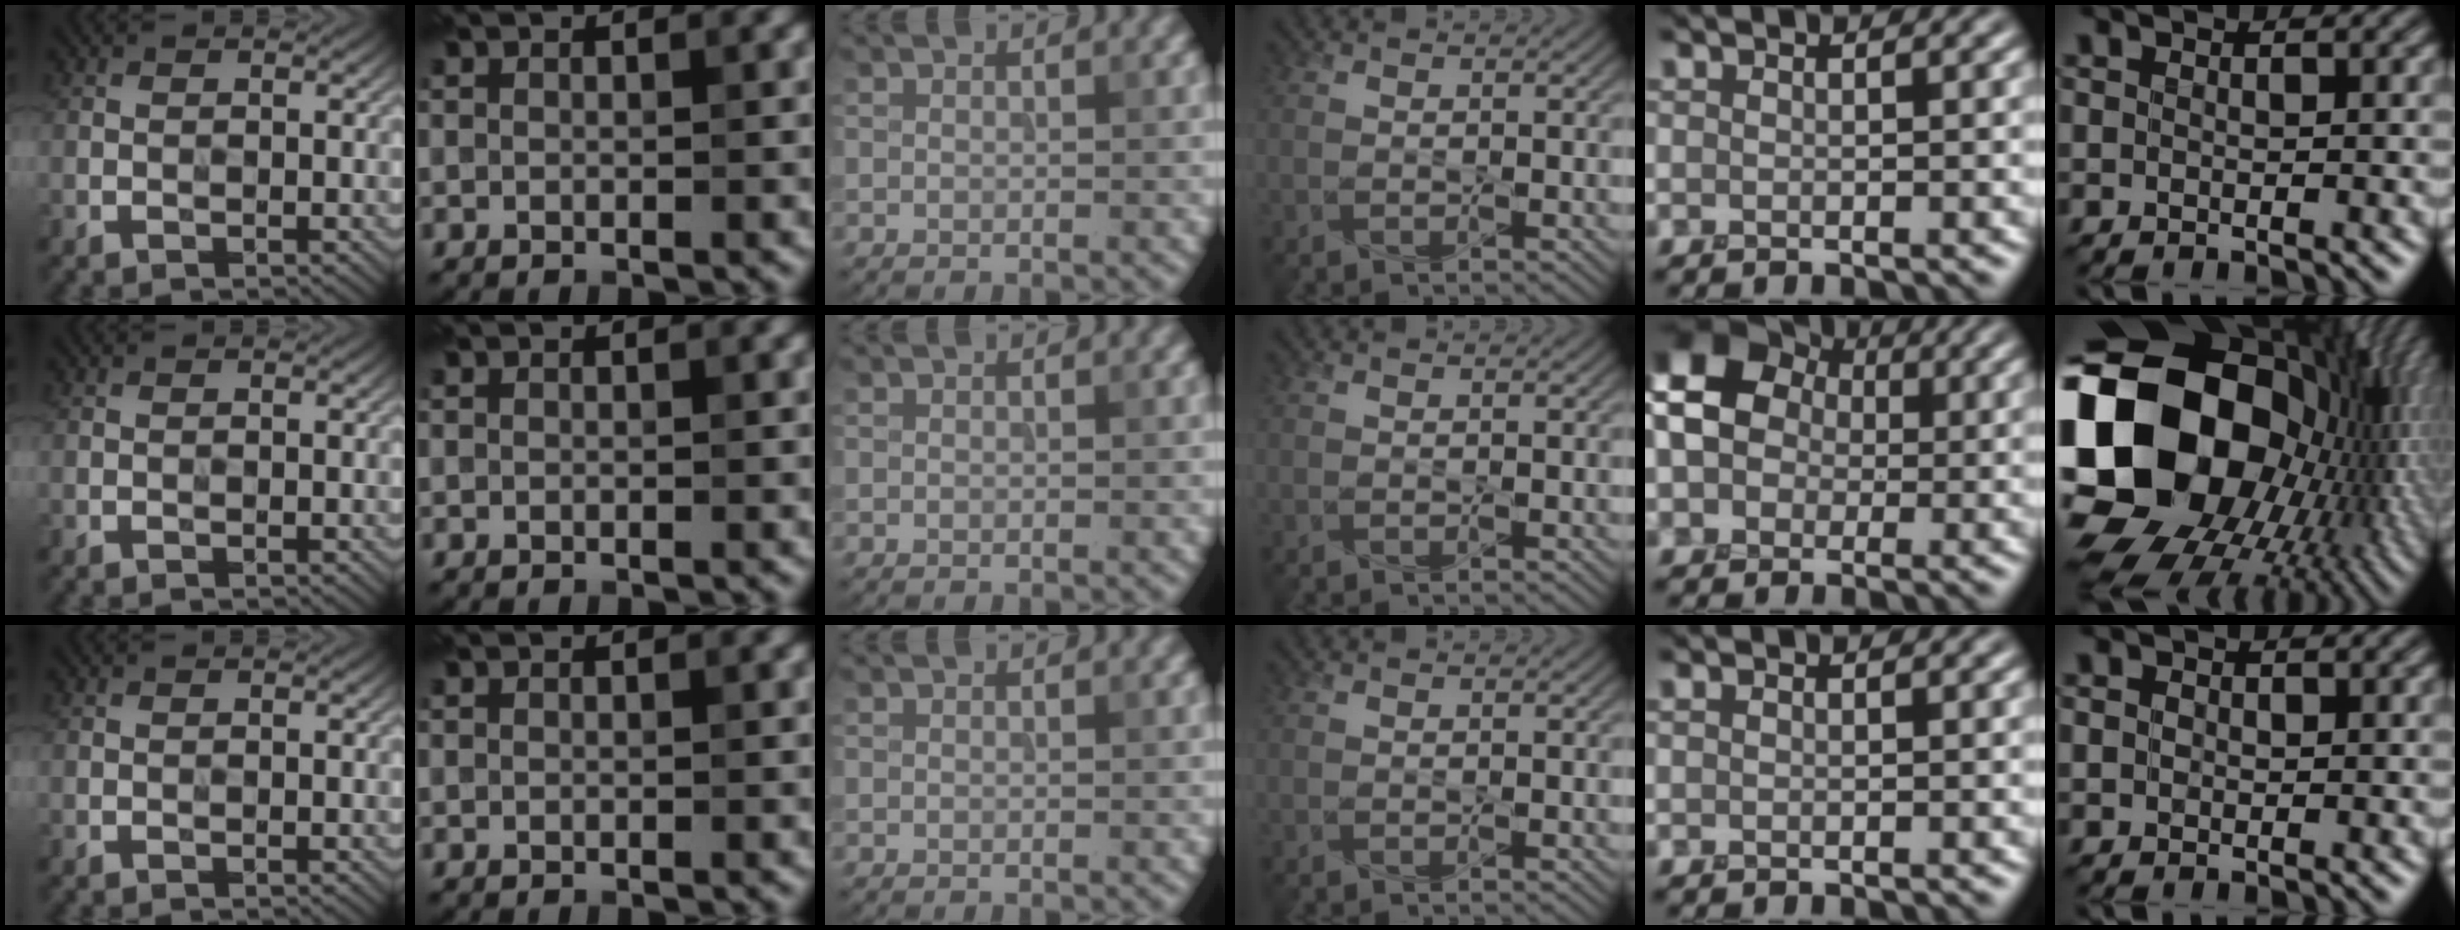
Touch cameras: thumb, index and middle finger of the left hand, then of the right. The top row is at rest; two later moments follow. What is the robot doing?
{"motion": "press", "object": "button"}